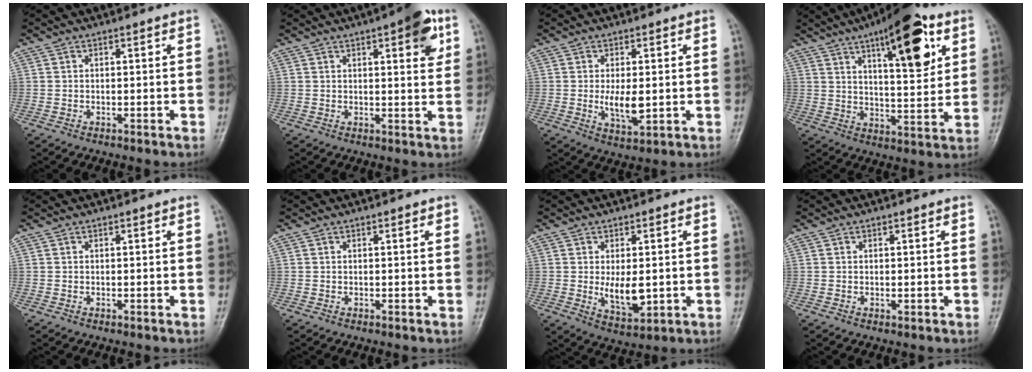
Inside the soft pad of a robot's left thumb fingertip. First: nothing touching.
{"total": 8.1, "force": [3.6, 2.5, 6.8], "torque": [-0.069, -0.009, 0.040]}
{"total": 6.3, "force": [-0.3, 2.7, 5.6], "torque": [-0.096, -0.015, 0.000]}
{"total": 18.1, "force": [8.5, 6.1, 14.8], "torque": [-0.186, -0.029, 0.126]}
{"total": 0.0}
{"total": 1.0, "force": [0.4, 0.3, 0.9], "torque": [-0.012, 0.001, 0.004]}
{"total": 7.7, "force": [-0.2, 3.9, 6.7], "torque": [-0.093, -0.016, 0.008]}
{"total": 1.0, "force": [0.2, 0.4, 0.9], "torque": [-0.013, -0.002, 0.006]}